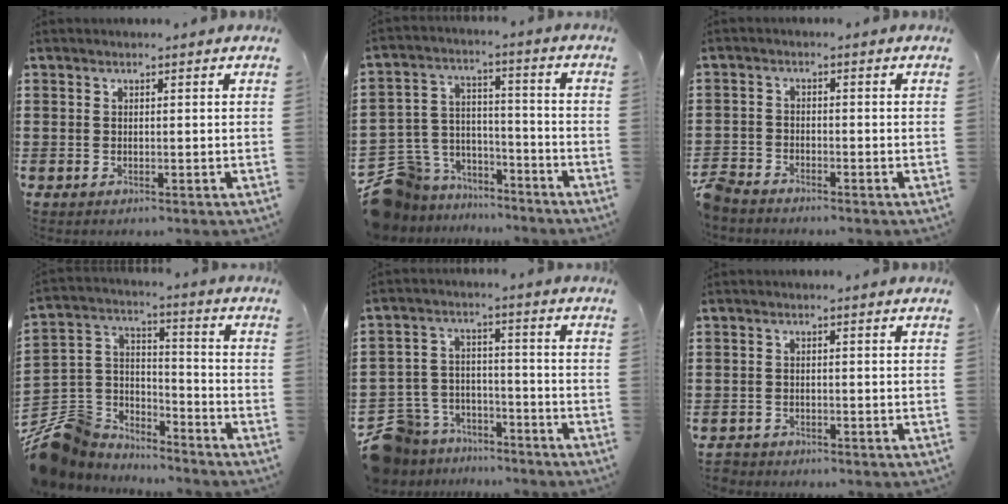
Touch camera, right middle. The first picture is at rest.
{"total": 8.5, "force": [-7.3, 4.3, 0.0], "torque": [-0.041, 0.005, -0.149]}
{"total": 3.0, "force": [-2.9, 0.6, 0.5], "torque": [-0.033, -0.003, -0.068]}
{"total": 8.6, "force": [-7.0, 5.0, 0.7], "torque": [-0.047, 0.012, -0.139]}
{"total": 7.9, "force": [-7.2, 3.3, 0.3], "torque": [-0.036, 0.012, -0.147]}
{"total": 1.3, "force": [-1.3, 0.3, -0.1], "torque": [-0.003, 0.001, -0.029]}